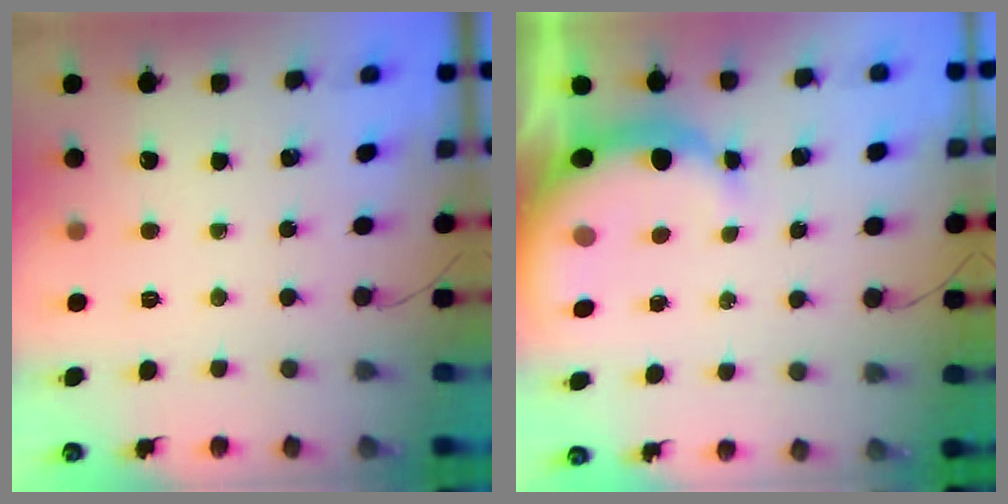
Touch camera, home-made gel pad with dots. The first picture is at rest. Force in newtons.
{"total": 8.6, "press": 8.5, "slide": 1.8}